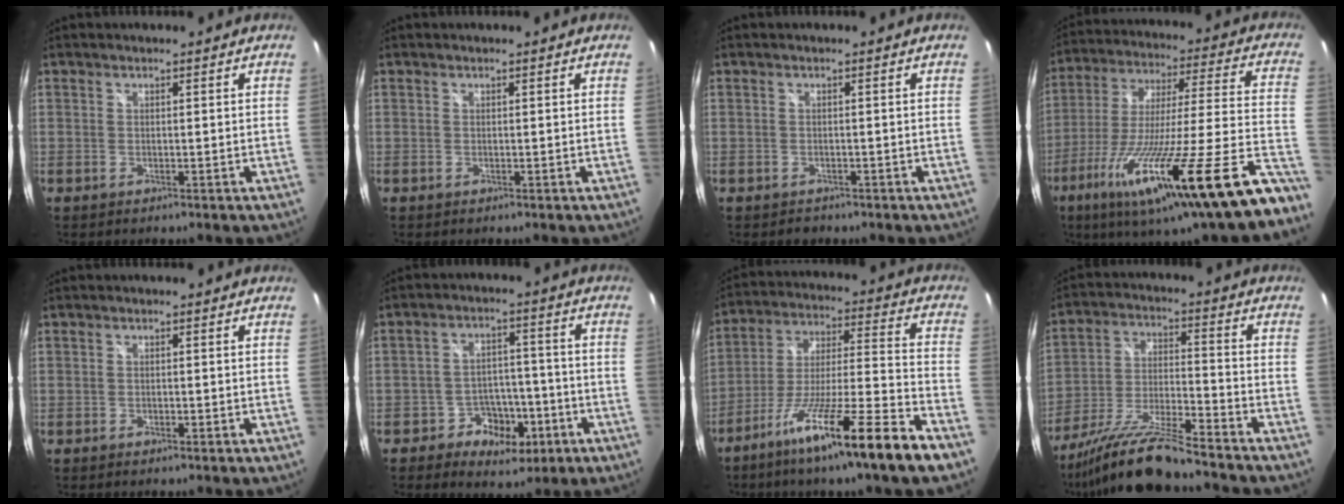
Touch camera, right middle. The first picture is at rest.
{"total": 0.0}
{"total": 1.5, "force": [-1.1, 1.0, 0.1], "torque": [-0.006, -0.001, -0.013]}
{"total": 32.6, "force": [-20.3, 1.7, 25.5], "torque": [-0.407, -0.092, -0.327]}
{"total": 0.8, "force": [-0.6, 0.3, 0.4], "torque": [-0.006, -0.003, -0.012]}
{"total": 4.6, "force": [-1.8, 3.9, 1.8], "torque": [-0.038, 0.008, -0.016]}
{"total": 19.8, "force": [-13.2, -0.9, 14.7], "torque": [-0.247, -0.037, -0.217]}
{"total": 14.6, "force": [-12.6, 0.2, 7.4], "torque": [-0.152, -0.022, -0.230]}